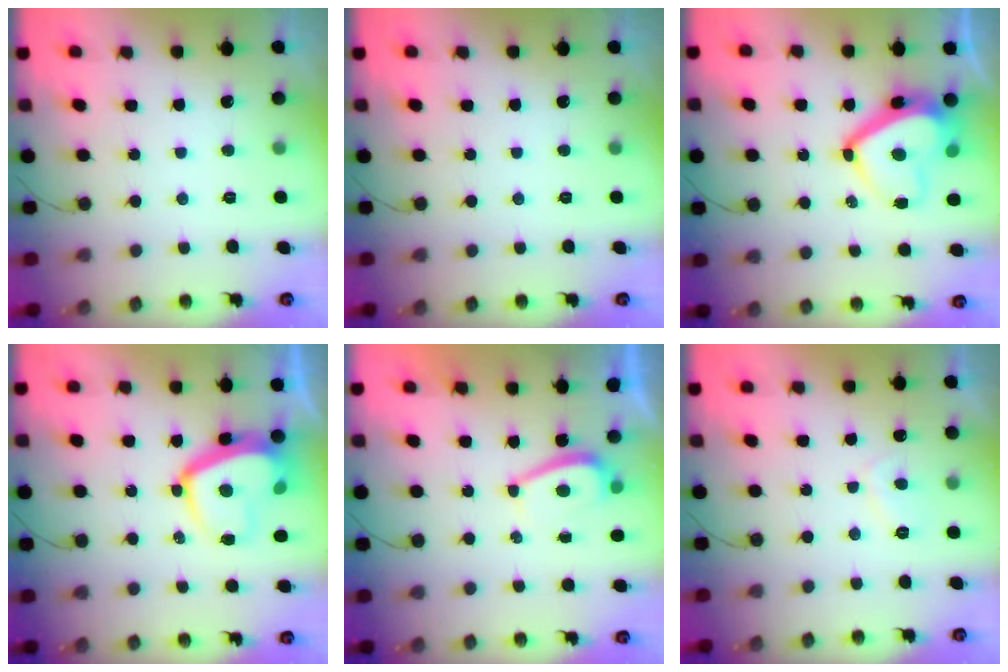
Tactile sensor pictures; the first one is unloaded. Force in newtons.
{"total": 0.0}
{"total": 13.5, "press": 13.3, "slide": 2.3}
{"total": 12.2, "press": 12.2, "slide": 0.9}
{"total": 2.4, "press": 2.3, "slide": 0.6}
{"total": 2.5, "press": 2.3, "slide": 0.8}